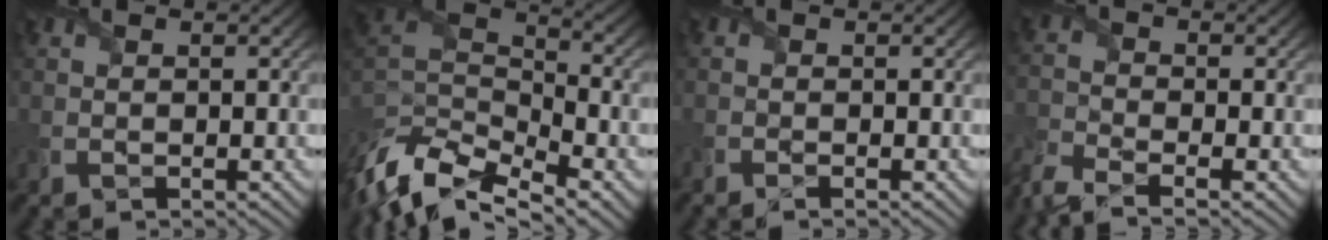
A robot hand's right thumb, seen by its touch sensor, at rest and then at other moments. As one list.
[{"total": 11.7, "force": [-7.1, 5.0, 7.7], "torque": [-0.175, 0.002, -0.134]}, {"total": 0.7, "force": [-0.6, -0.1, 0.3], "torque": [-0.004, -0.001, -0.013]}, {"total": 5.2, "force": [-4.3, 1.2, 2.8], "torque": [-0.068, -0.015, -0.098]}]